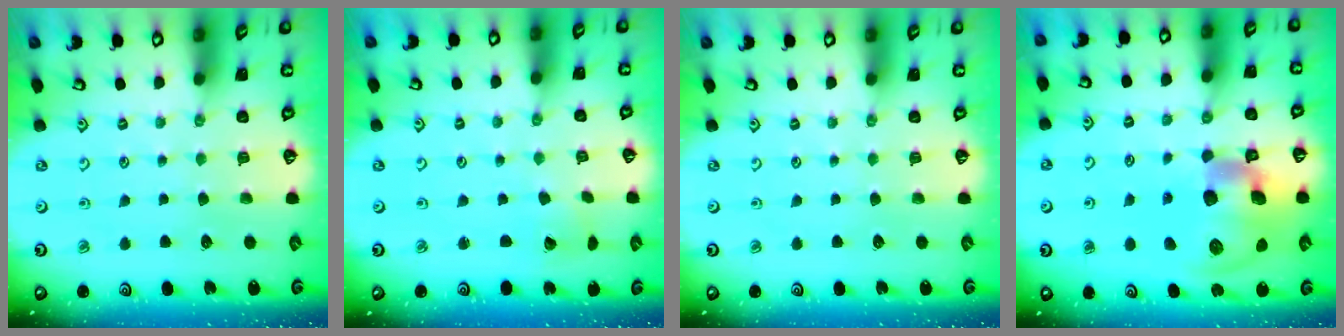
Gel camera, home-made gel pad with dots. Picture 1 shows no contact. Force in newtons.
{"total": 2.1, "press": 2.1, "slide": 0.3}
{"total": 0.0}
{"total": 20.9, "press": 20.6, "slide": 3.6}